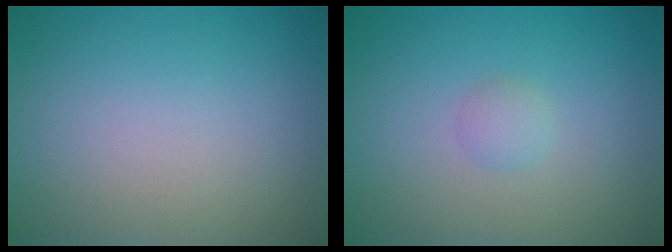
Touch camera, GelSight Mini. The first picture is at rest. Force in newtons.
{"total": 1.0, "press": 1.0, "slide": 0.0}